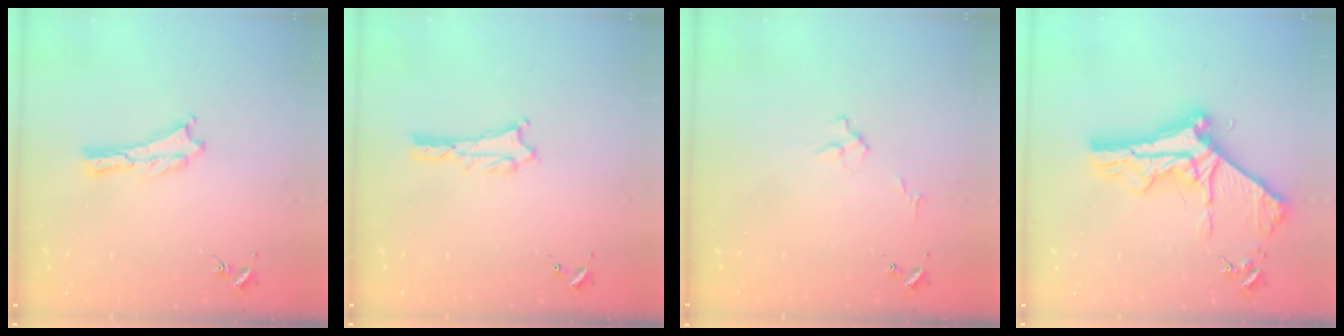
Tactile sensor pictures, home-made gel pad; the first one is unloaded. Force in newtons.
{"total": 1.0, "press": 1.0, "slide": 0.1}
{"total": 3.1, "press": 3.0, "slide": 0.4}
{"total": 10.0, "press": 9.9, "slide": 1.3}